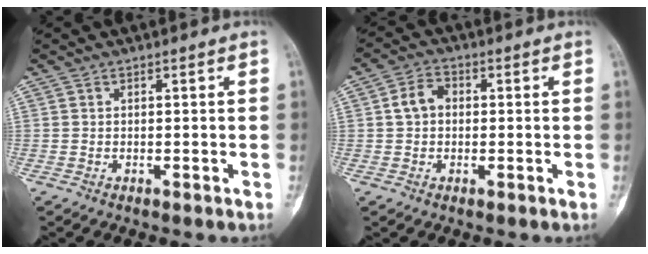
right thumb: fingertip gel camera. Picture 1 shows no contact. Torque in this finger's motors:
{"motor_torque": [-0.15, 0.43, 0.02, -0.03, -0.04]}